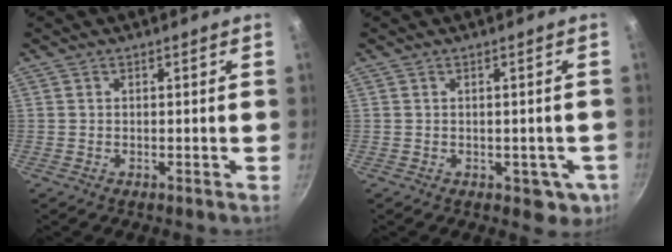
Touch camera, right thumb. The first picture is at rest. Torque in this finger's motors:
{"motor_torque": [-0.03, 0.03, 0.22, 0.17, 0.00]}